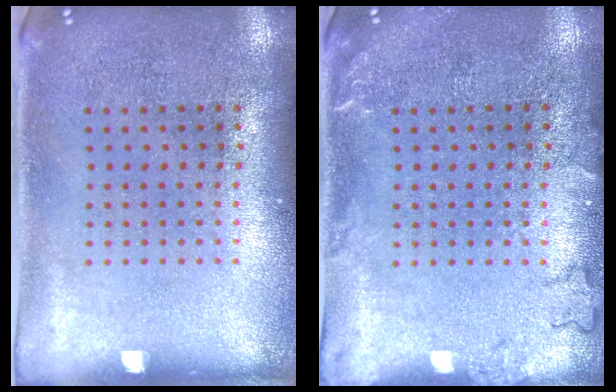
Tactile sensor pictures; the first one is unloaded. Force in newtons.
{"total": 1.6, "press": 1.6, "slide": 0.3}